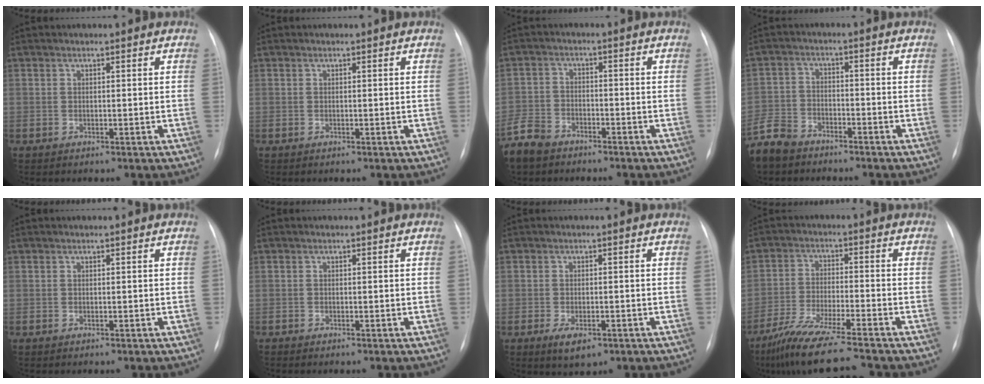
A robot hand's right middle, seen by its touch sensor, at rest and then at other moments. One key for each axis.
{"total": 0.0}
{"total": 6.2, "fx": -5.1, "fy": 3.0, "fz": 1.9, "tx": -0.045, "ty": -0.009, "tz": -0.101}
{"total": 7.5, "fx": -6.4, "fy": 3.4, "fz": 2.0, "tx": -0.048, "ty": -0.011, "tz": -0.122}
{"total": 0.0}
{"total": 0.0}
{"total": 3.8, "fx": -2.0, "fy": 1.7, "fz": 2.8, "tx": -0.051, "ty": -0.004, "tz": -0.026}
{"total": 11.5, "fx": -9.5, "fy": -0.2, "fz": 6.6, "tx": -0.115, "ty": -0.037, "tz": -0.163}